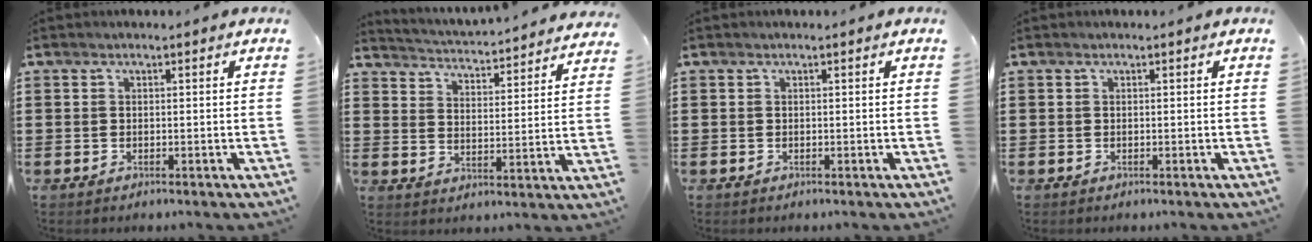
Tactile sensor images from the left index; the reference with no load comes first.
{"total": 3.5, "force": [3.4, -0.8, 0.0], "torque": [-0.023, -0.038, 0.051]}
{"total": 0.0}
{"total": 0.0}